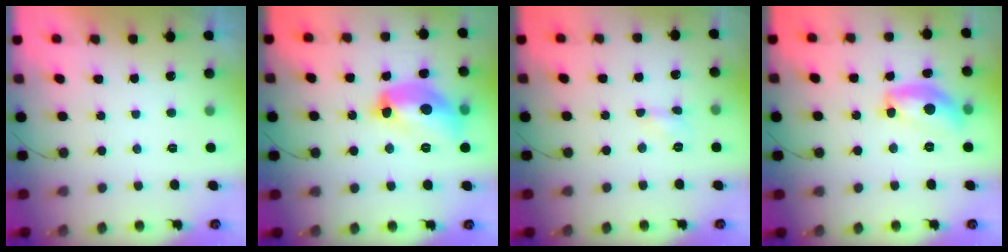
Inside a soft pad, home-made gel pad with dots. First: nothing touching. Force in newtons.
{"total": 14.2, "press": 14.1, "slide": 0.8}
{"total": 3.6, "press": 3.6, "slide": 0.5}
{"total": 14.7, "press": 14.7, "slide": 0.8}